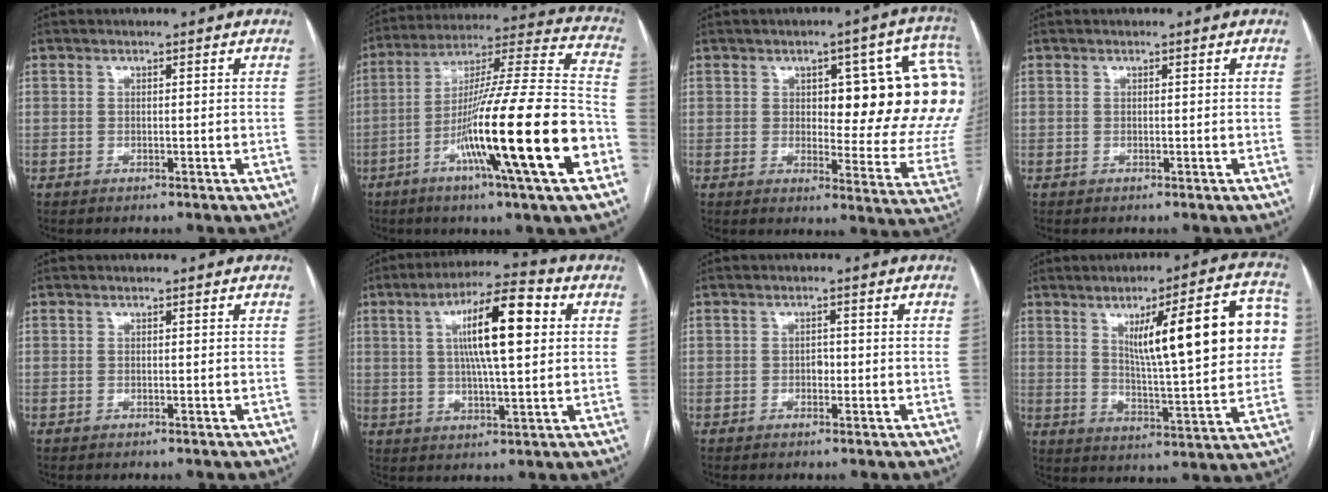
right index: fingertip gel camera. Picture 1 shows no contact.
{"total": 25.1, "force": [-9.0, 0.0, 23.4], "torque": [-0.361, -0.026, -0.160]}
{"total": 20.3, "force": [4.5, 5.9, 18.9], "torque": [-0.179, 0.028, 0.063]}
{"total": 0.0}
{"total": 0.0}
{"total": 12.9, "force": [3.3, 2.1, 12.3], "torque": [-0.210, 0.021, 0.050]}
{"total": 1.2, "force": [-0.3, 0.8, 0.9], "torque": [-0.011, 0.003, -0.006]}
{"total": 19.7, "force": [5.0, 2.8, 18.9], "torque": [-0.253, 0.020, 0.069]}